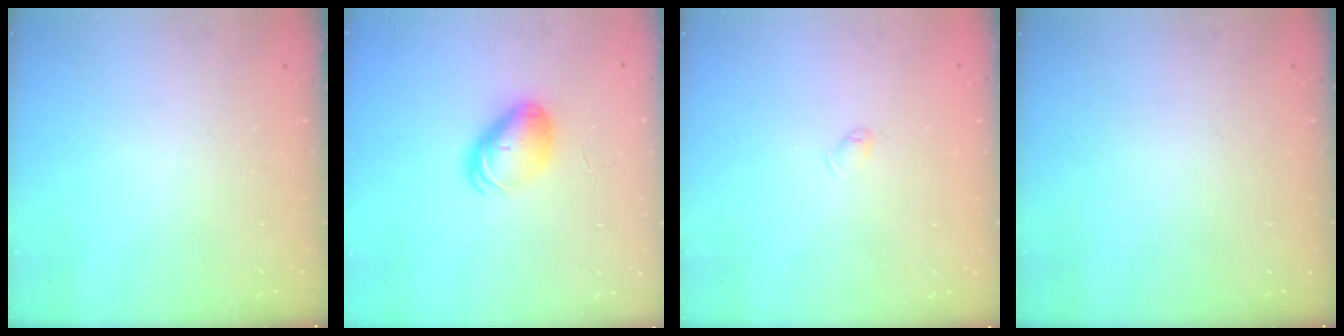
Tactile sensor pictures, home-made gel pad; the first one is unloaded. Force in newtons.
{"total": 9.3, "press": 9.3, "slide": 1.1}
{"total": 3.5, "press": 3.5, "slide": 0.5}
{"total": 0.0}